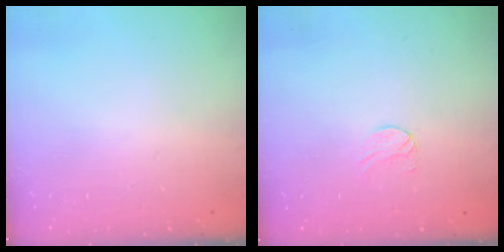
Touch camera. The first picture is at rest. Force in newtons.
{"total": 5.7, "press": 5.7, "slide": 0.4}